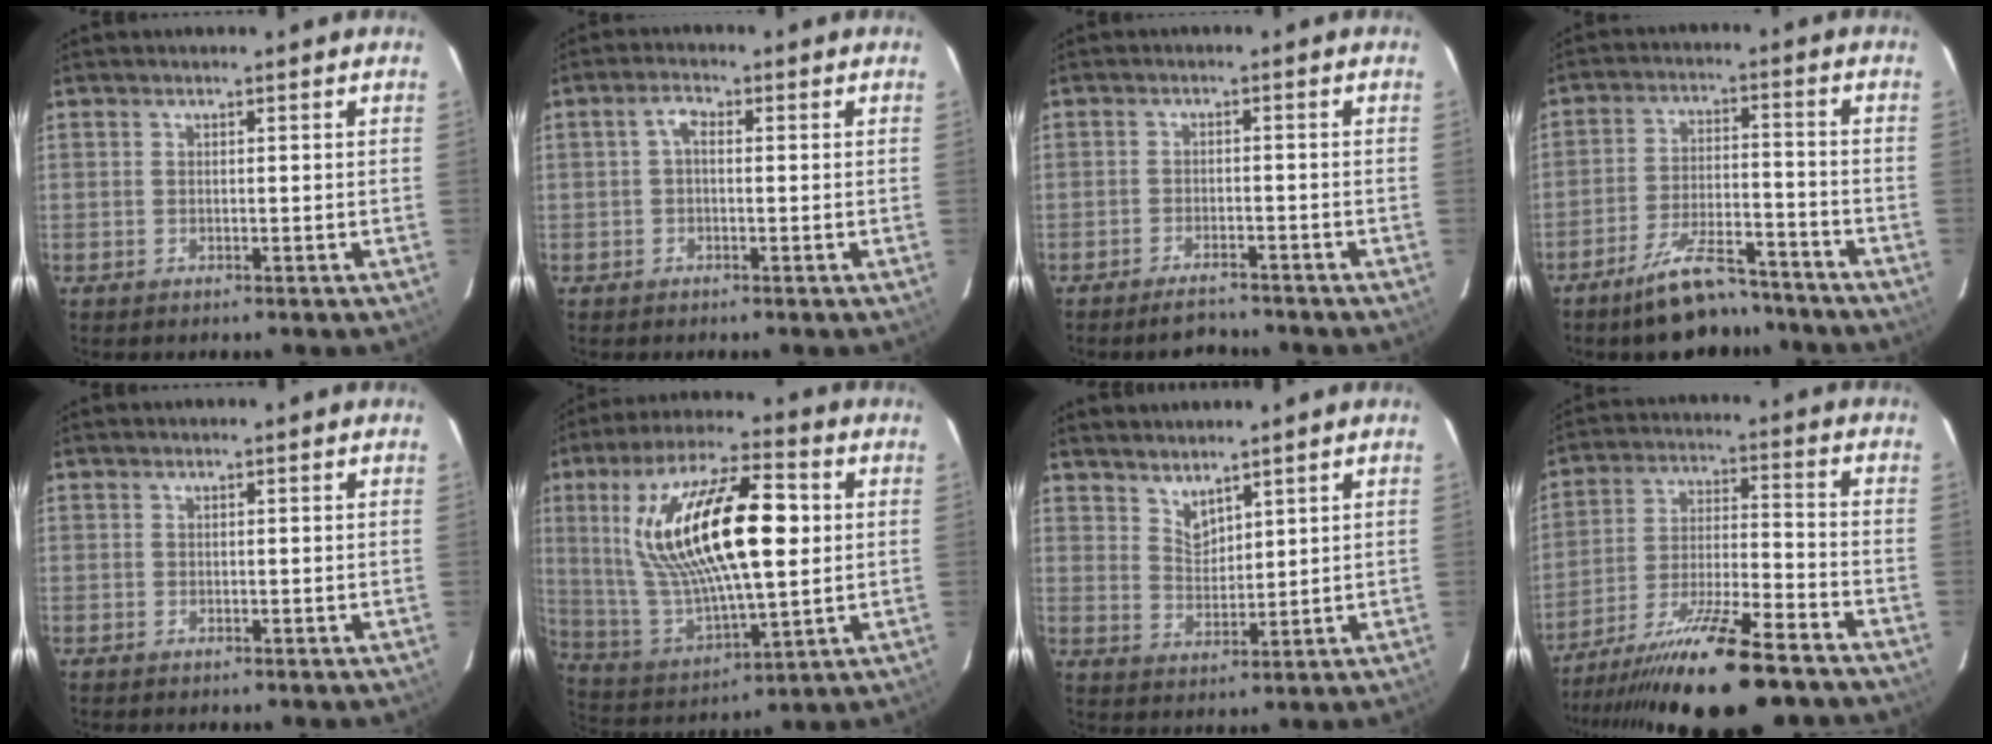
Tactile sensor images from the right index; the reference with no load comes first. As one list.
[{"total": 2.1, "force": [-0.1, 1.1, 1.7], "torque": [-0.037, 0.010, -0.003]}, {"total": 4.9, "force": [-4.3, 1.5, 1.7], "torque": [-0.043, 0.000, -0.066]}, {"total": 12.5, "force": [-10.4, 3.8, 5.7], "torque": [-0.115, 0.008, -0.158]}, {"total": 0.0}, {"total": 23.7, "force": [5.3, 8.0, 21.7], "torque": [-0.415, 0.012, 0.107]}, {"total": 4.5, "force": [4.0, 1.5, 1.4], "torque": [-0.020, -0.003, 0.076]}, {"total": 21.9, "force": [-17.7, 3.2, 12.5], "torque": [-0.235, -0.046, -0.283]}]